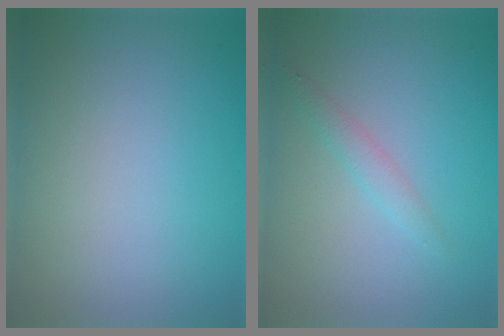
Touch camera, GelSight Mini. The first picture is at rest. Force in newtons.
{"total": 1.4, "press": 1.4, "slide": 0.0}